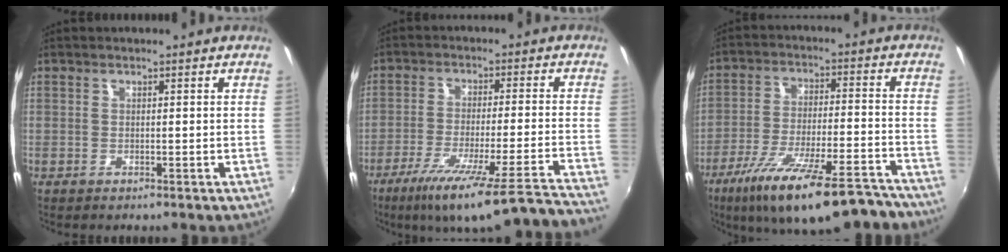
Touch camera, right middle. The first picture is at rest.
{"total": 23.4, "force": [-19.9, -1.8, 12.2], "torque": [-0.184, -0.076, -0.301]}
{"total": 21.8, "force": [-16.9, 5.1, 12.7], "torque": [-0.220, -0.037, -0.250]}